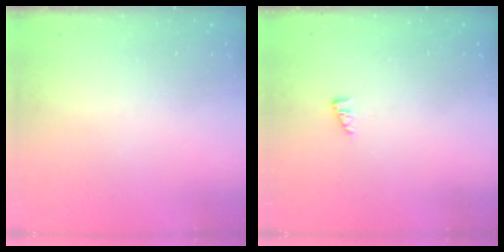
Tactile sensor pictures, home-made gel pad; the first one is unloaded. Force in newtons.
{"total": 1.6, "press": 1.5, "slide": 0.4}